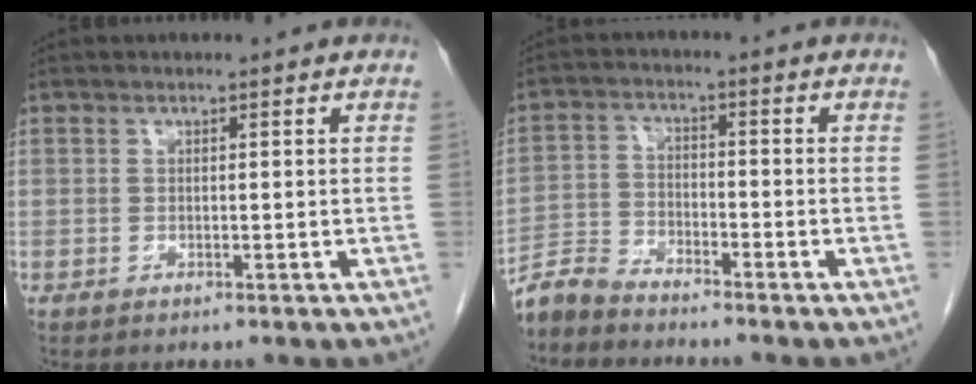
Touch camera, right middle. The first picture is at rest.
{"total": 4.8, "force": [-4.8, 0.5, 0.5], "torque": [-0.011, -0.012, -0.096]}